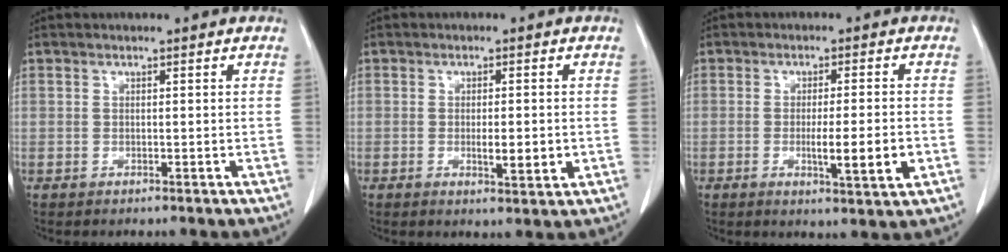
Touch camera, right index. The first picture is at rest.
{"total": 4.0, "force": [-0.6, 1.0, 3.9], "torque": [-0.062, -0.006, -0.005]}
{"total": 6.7, "force": [-1.7, 0.3, 6.5], "torque": [-0.099, -0.012, -0.023]}